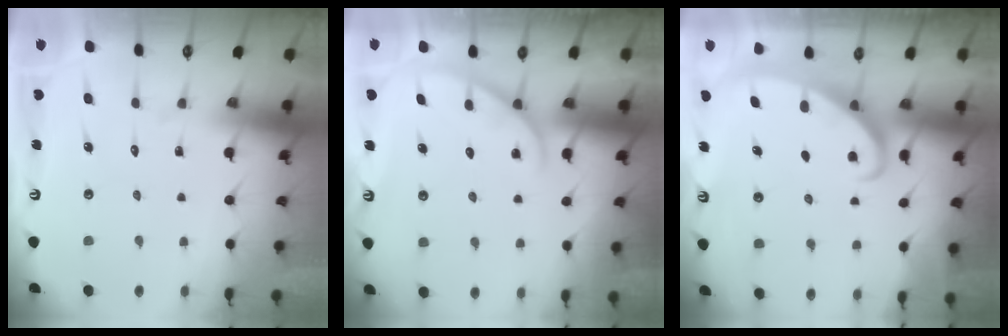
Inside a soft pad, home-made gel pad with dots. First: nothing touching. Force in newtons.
{"total": 2.7, "press": 2.6, "slide": 0.3}
{"total": 2.4, "press": 2.4, "slide": 0.4}